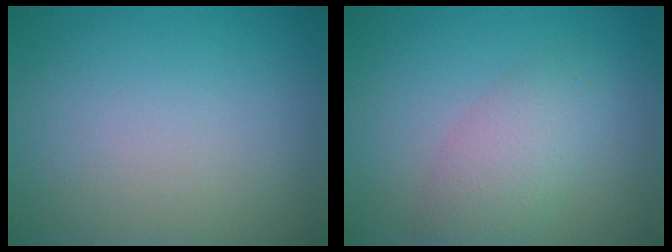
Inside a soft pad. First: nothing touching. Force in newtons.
{"total": 2.7, "press": 2.7, "slide": 0.2}